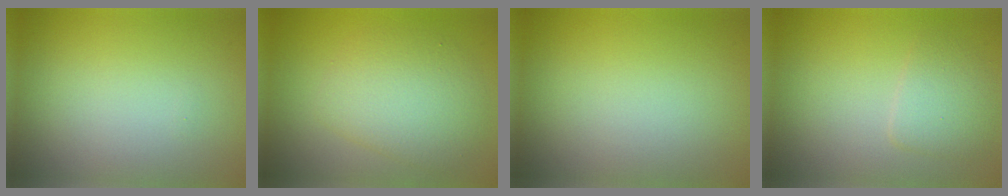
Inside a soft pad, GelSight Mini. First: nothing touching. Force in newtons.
{"total": 4.7, "press": 4.7, "slide": 0.1}
{"total": 0.0}
{"total": 2.4, "press": 2.4, "slide": 0.0}